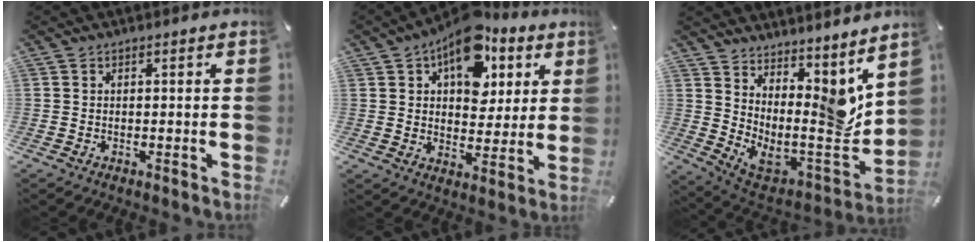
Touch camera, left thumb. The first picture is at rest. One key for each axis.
{"total": 14.6, "fx": 7.6, "fy": 9.3, "fz": 8.3, "tx": -0.113, "ty": -0.044, "tz": 0.134}
{"total": 7.5, "fx": 2.7, "fy": 5.4, "fz": 4.4, "tx": -0.014, "ty": -0.098, "tz": 0.050}